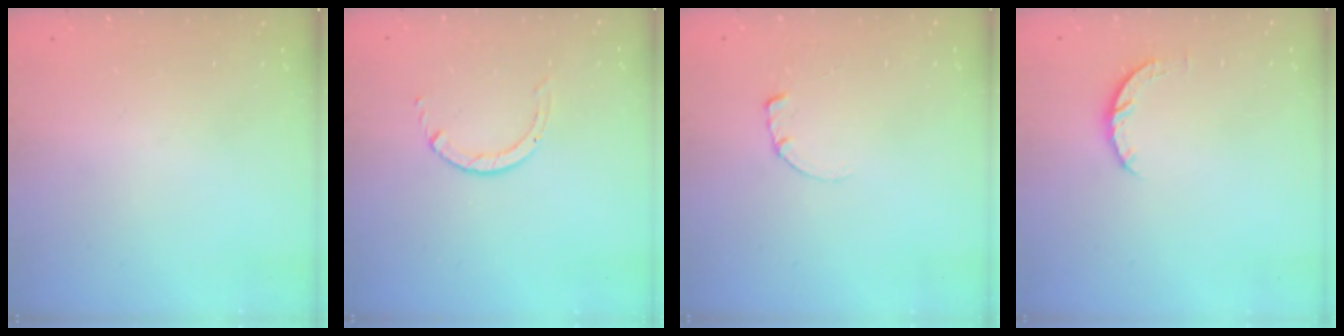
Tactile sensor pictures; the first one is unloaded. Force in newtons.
{"total": 1.4, "press": 1.4, "slide": 0.1}
{"total": 0.6, "press": 0.5, "slide": 0.2}
{"total": 5.0, "press": 4.9, "slide": 0.7}